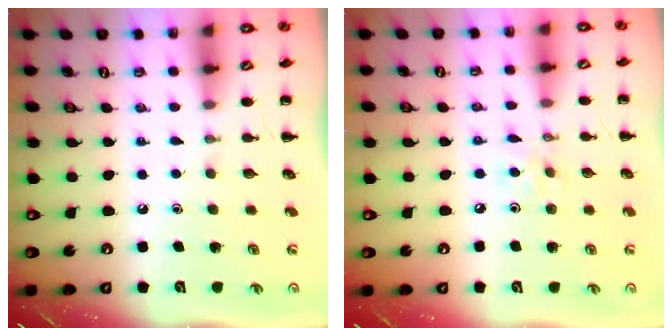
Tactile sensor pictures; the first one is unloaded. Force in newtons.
{"total": 3.0, "press": 2.9, "slide": 0.9}